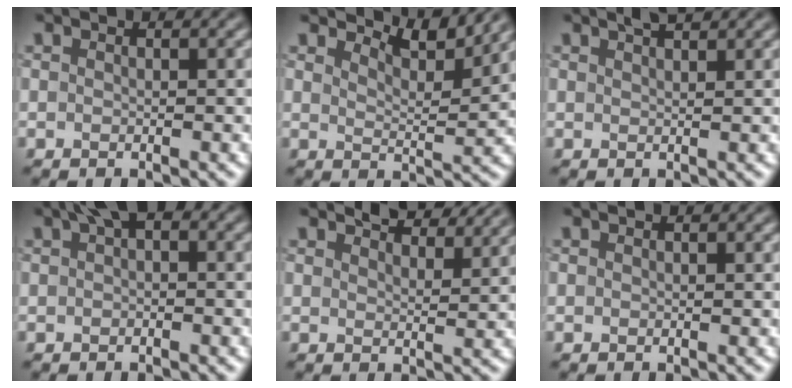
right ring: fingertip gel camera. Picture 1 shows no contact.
{"total": 4.1, "force": [3.8, 0.5, 1.5], "torque": [-0.030, -0.003, 0.055]}
{"total": 1.8, "force": [1.5, 0.4, 1.0], "torque": [-0.006, 0.002, 0.018]}
{"total": 2.5, "force": [1.0, 1.0, 2.1], "torque": [-0.025, 0.012, 0.012]}
{"total": 4.2, "force": [3.8, 0.8, 1.5], "torque": [-0.025, 0.000, 0.049]}
{"total": 0.0}